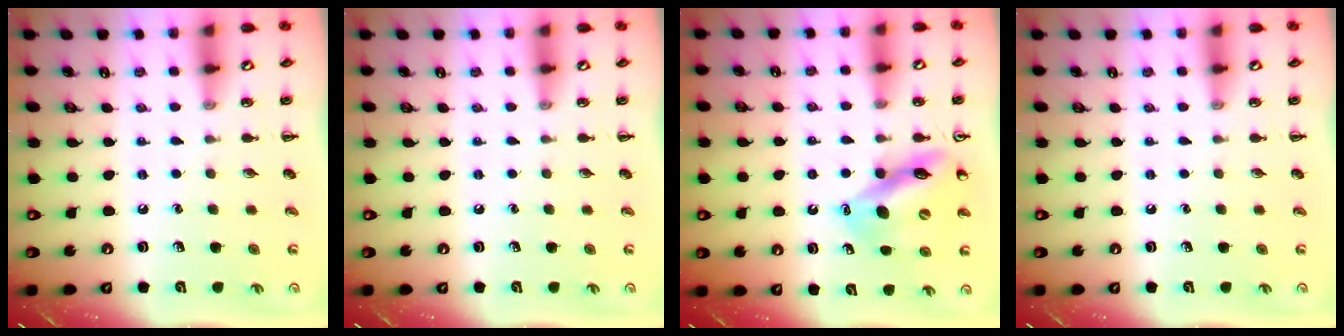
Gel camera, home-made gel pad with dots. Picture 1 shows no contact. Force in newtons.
{"total": 0.0}
{"total": 12.1, "press": 11.4, "slide": 4.0}
{"total": 0.0}